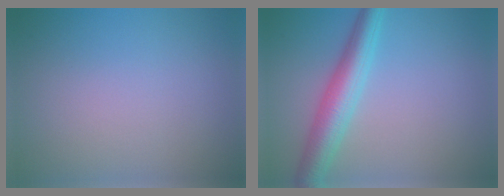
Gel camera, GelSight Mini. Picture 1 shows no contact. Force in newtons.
{"total": 5.0, "press": 5.0, "slide": 0.1}